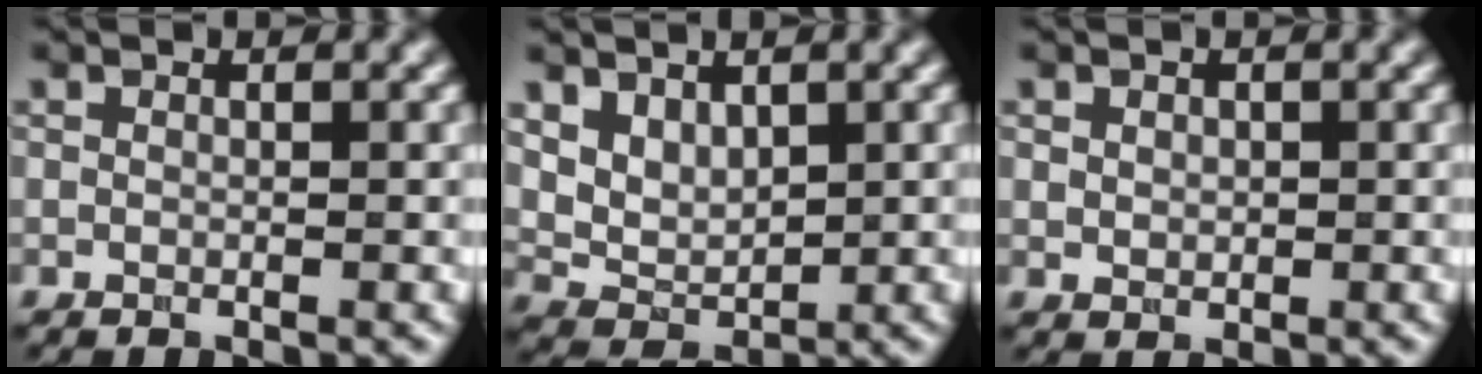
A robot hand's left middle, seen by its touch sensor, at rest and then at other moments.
{"total": 3.2, "force": [1.5, 2.0, 1.9], "torque": [-0.039, -0.009, 0.034]}
{"total": 1.0, "force": [0.3, 0.9, 0.5], "torque": [-0.007, -0.003, 0.009]}